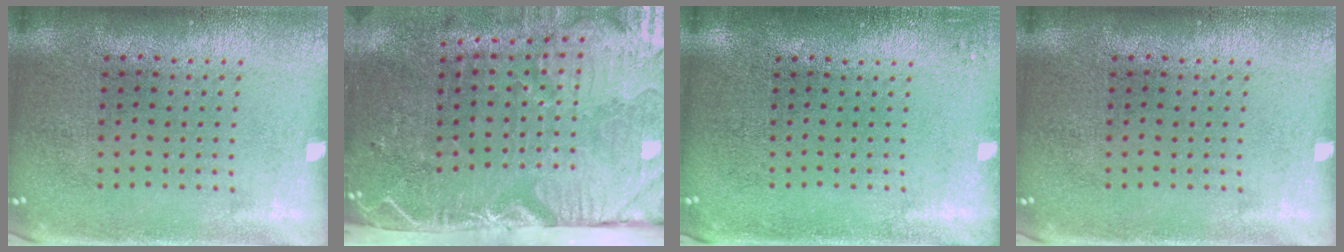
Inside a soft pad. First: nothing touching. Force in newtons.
{"total": 5.4, "press": 4.4, "slide": 3.1}
{"total": 1.0, "press": 1.0, "slide": 0.2}
{"total": 0.0}